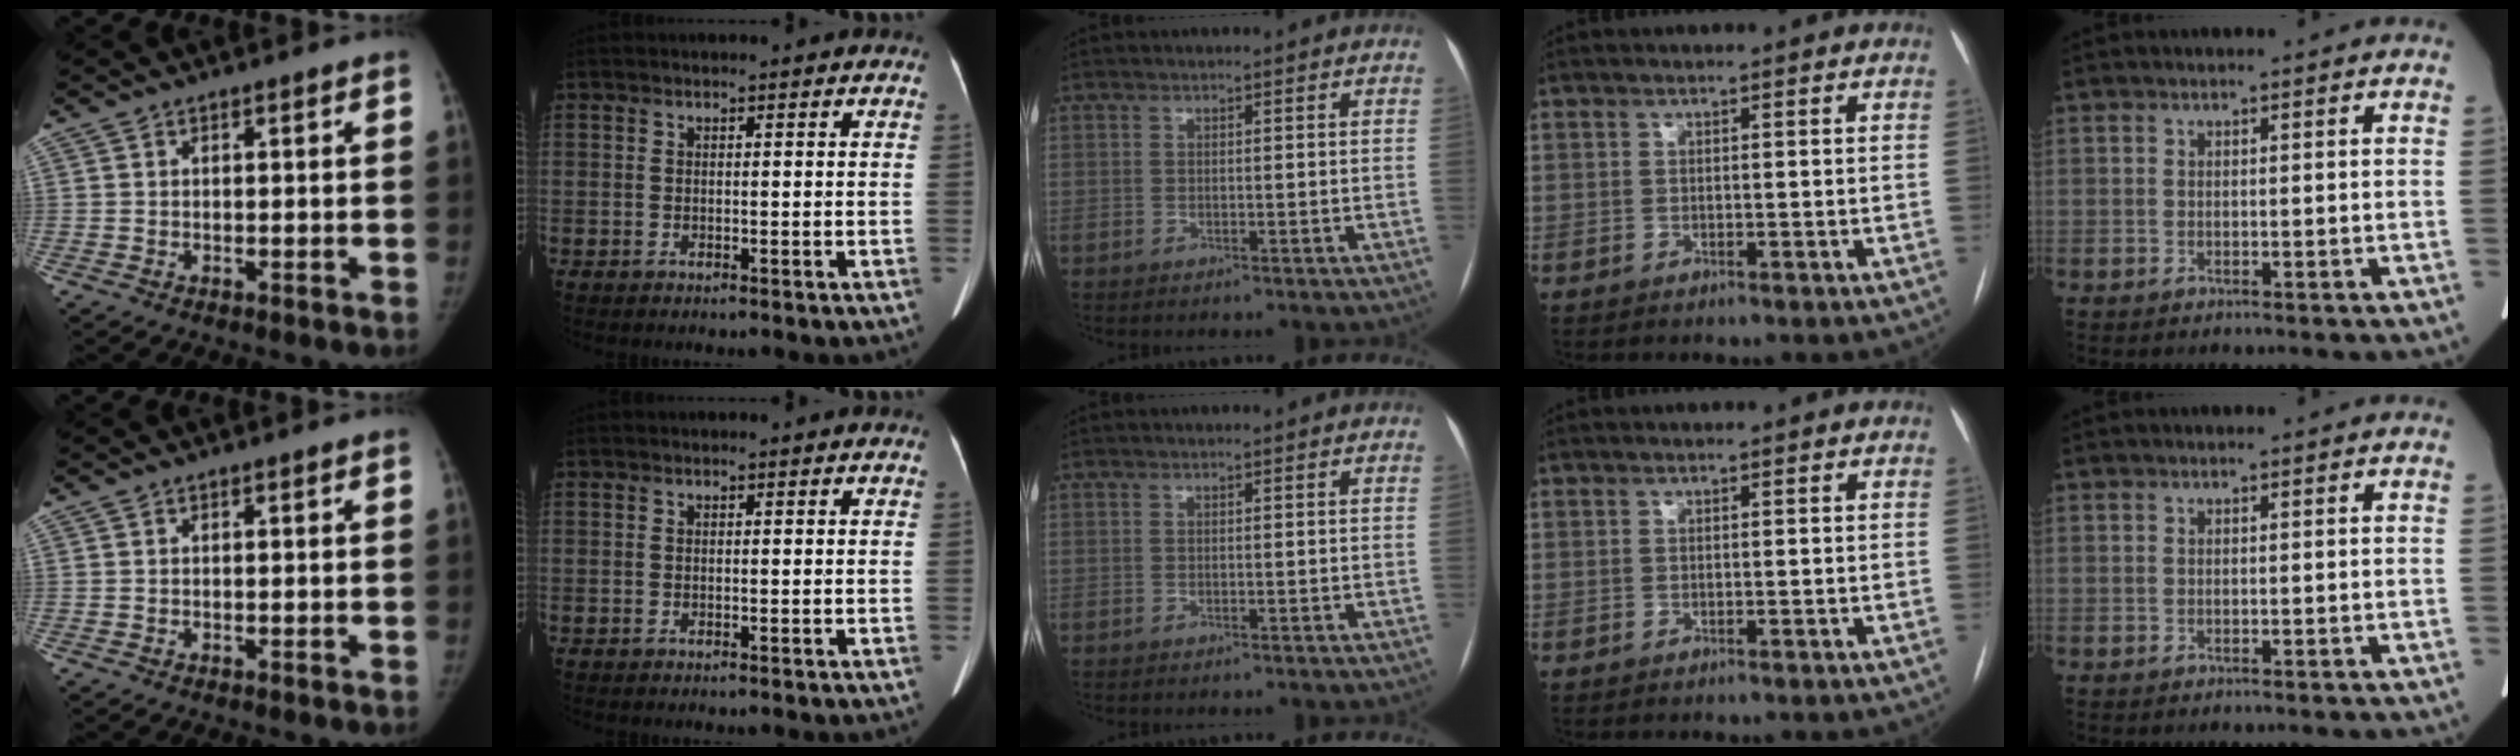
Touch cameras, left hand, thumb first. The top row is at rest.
{}